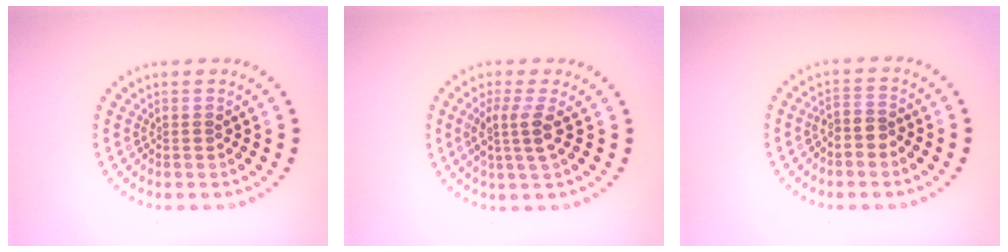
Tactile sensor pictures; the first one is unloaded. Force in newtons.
{"total": 2.7, "press": 2.1, "slide": 1.6}
{"total": 2.2, "press": 1.9, "slide": 1.1}